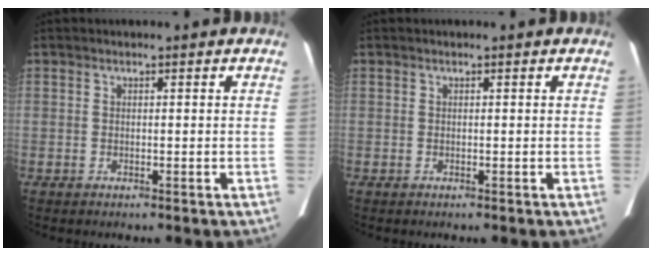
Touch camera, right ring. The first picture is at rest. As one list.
[{"total": 0.0}]